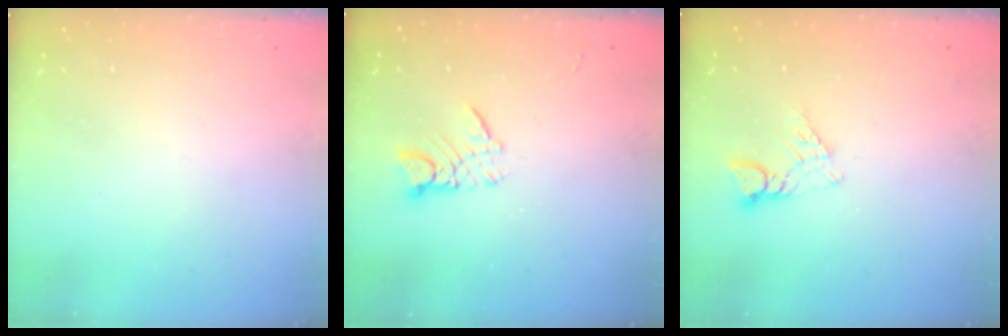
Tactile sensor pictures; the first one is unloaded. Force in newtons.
{"total": 4.9, "press": 4.9, "slide": 0.4}
{"total": 3.4, "press": 3.4, "slide": 0.4}